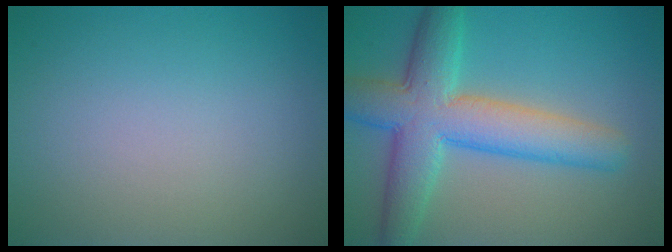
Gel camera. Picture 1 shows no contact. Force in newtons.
{"total": 8.2, "press": 8.2, "slide": 0.4}